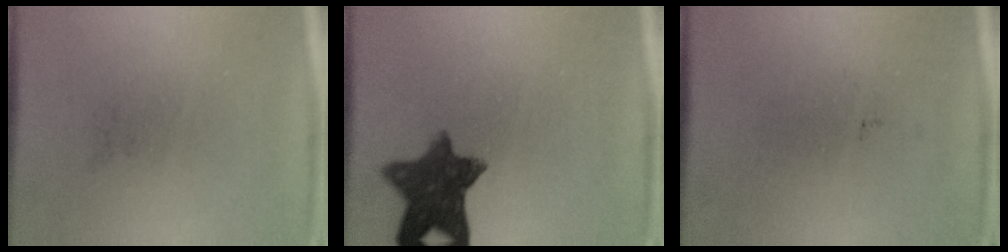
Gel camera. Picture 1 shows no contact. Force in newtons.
{"total": 10.1}
{"total": 0.0}